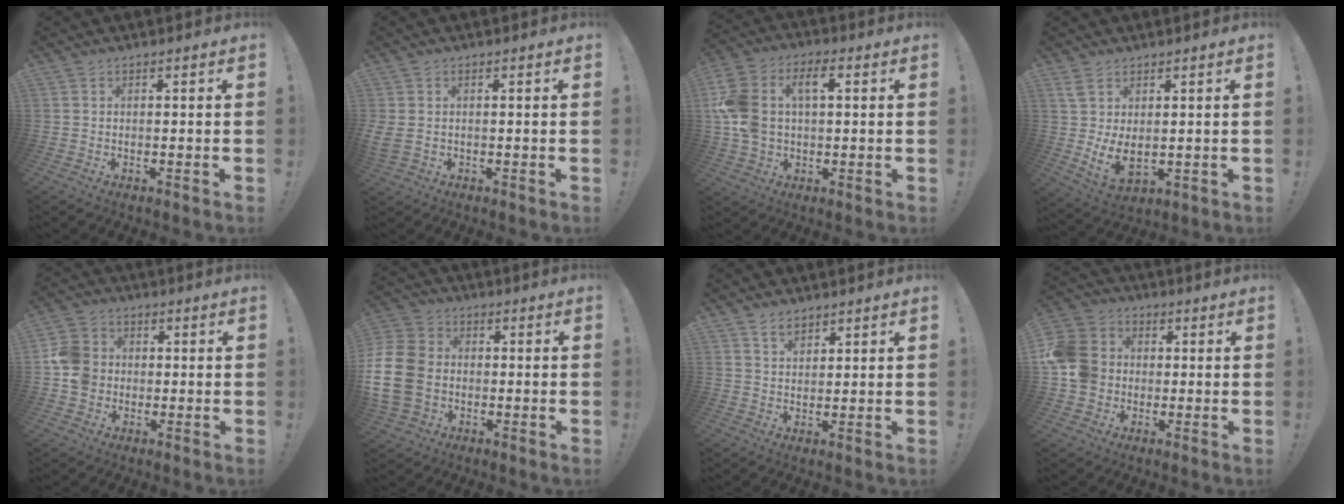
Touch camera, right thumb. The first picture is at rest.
{"total": 2.6, "force": [0.7, 1.6, 1.9], "torque": [-0.039, -0.003, 0.012]}
{"total": 13.9, "force": [2.6, 9.5, 9.8], "torque": [-0.210, 0.003, 0.045]}
{"total": 7.4, "force": [2.0, 3.2, 6.4], "torque": [-0.115, -0.033, 0.039]}
{"total": 9.8, "force": [-0.6, 8.9, 4.2], "torque": [-0.075, 0.014, -0.010]}
{"total": 16.0, "force": [-1.9, 12.6, 9.8], "torque": [-0.183, 0.020, -0.033]}
{"total": 4.2, "force": [3.3, 2.2, 1.4], "torque": [-0.017, -0.019, 0.059]}
{"total": 12.2, "force": [-0.5, 11.0, 5.1], "torque": [-0.089, 0.020, -0.003]}